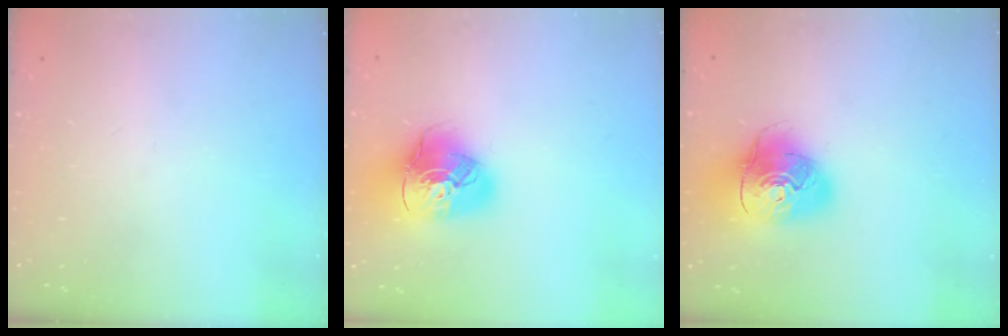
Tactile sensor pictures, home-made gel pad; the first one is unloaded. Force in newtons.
{"total": 15.6, "press": 15.5, "slide": 1.6}
{"total": 13.7, "press": 13.6, "slide": 1.7}